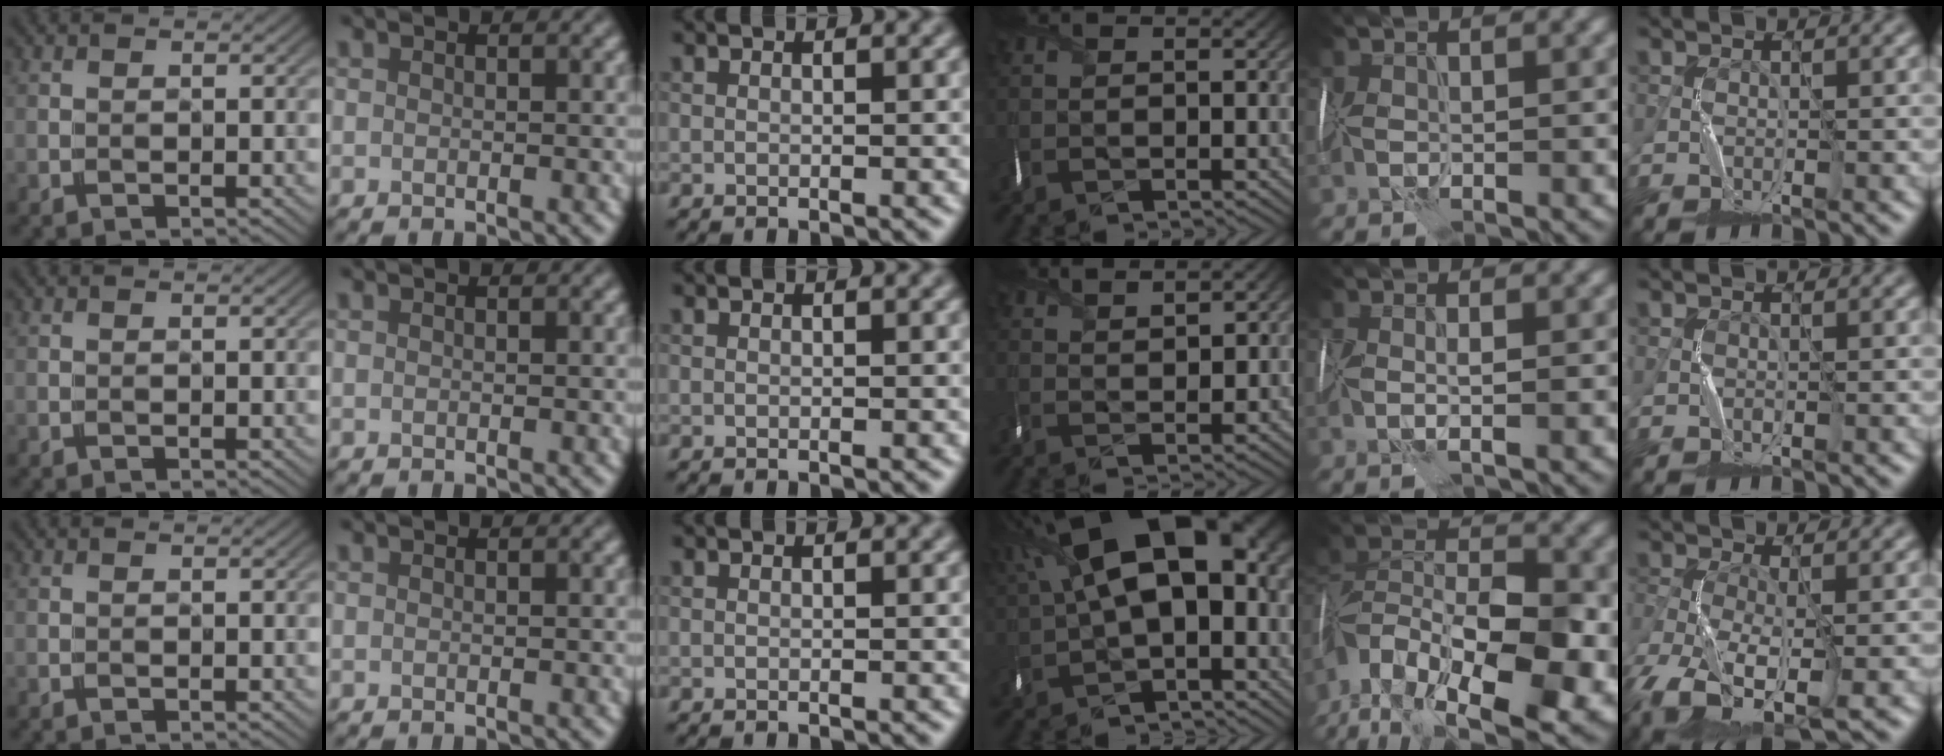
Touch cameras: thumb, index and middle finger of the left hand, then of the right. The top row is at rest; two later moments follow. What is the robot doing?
{"motion": "wrap", "object": "sponge"}